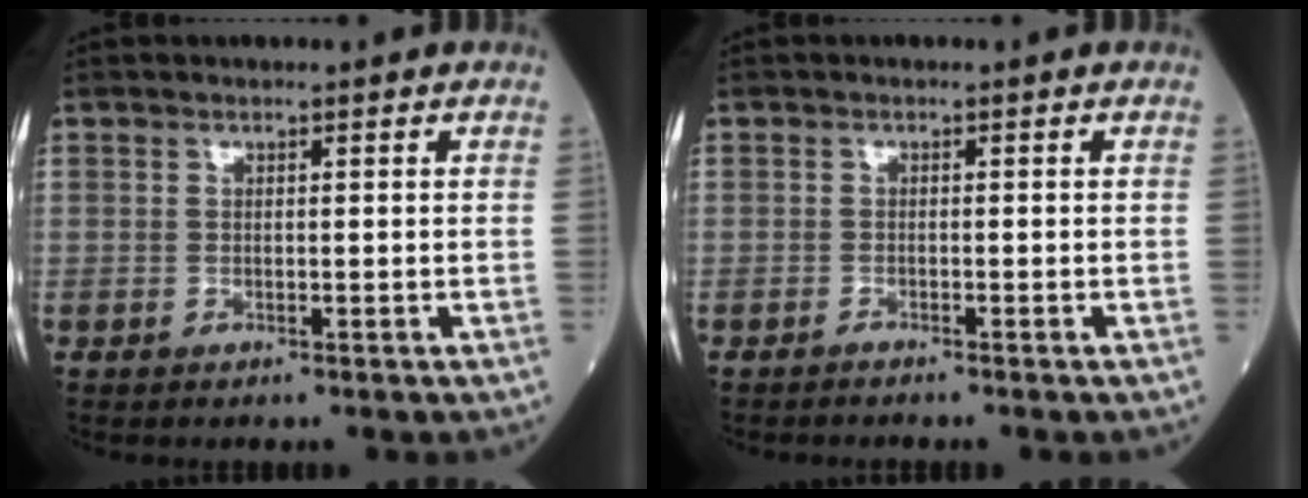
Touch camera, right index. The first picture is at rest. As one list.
[{"total": 0.9, "force": [-0.8, -0.2, 0.2], "torque": [-0.009, -0.001, -0.014]}]